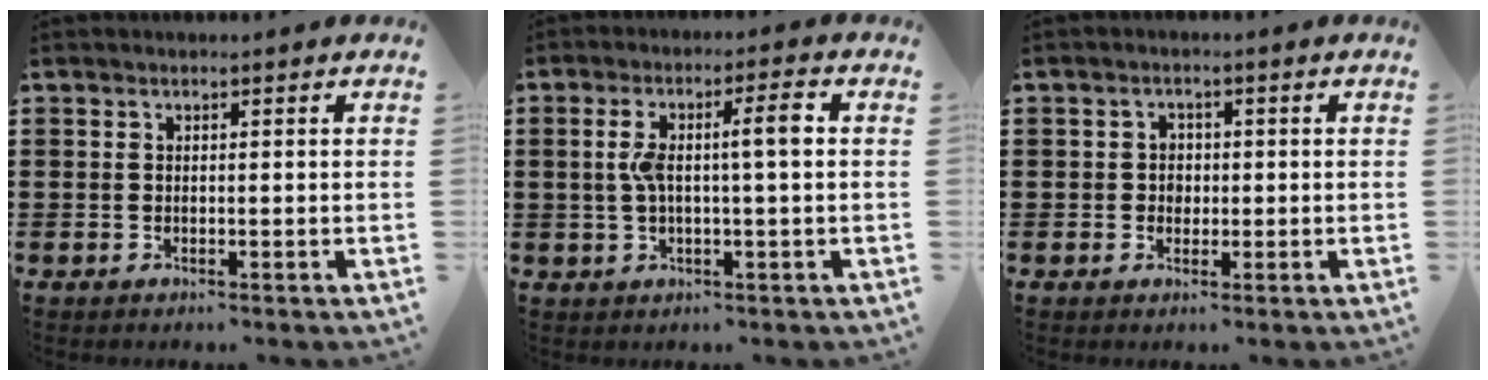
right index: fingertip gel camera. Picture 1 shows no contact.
{"total": 6.1, "force": [0.6, 1.0, 6.0], "torque": [-0.104, 0.000, 0.003]}
{"total": 1.9, "force": [-0.2, 1.8, 0.7], "torque": [-0.020, 0.007, -0.006]}